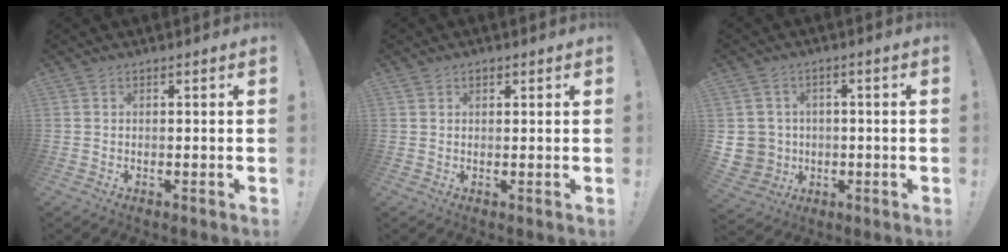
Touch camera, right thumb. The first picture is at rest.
{"total": 1.4, "force": [0.8, 1.0, 0.6], "torque": [-0.004, -0.001, 0.014]}
{"total": 6.5, "force": [0.0, 6.3, 1.3], "torque": [-0.029, 0.002, 0.005]}